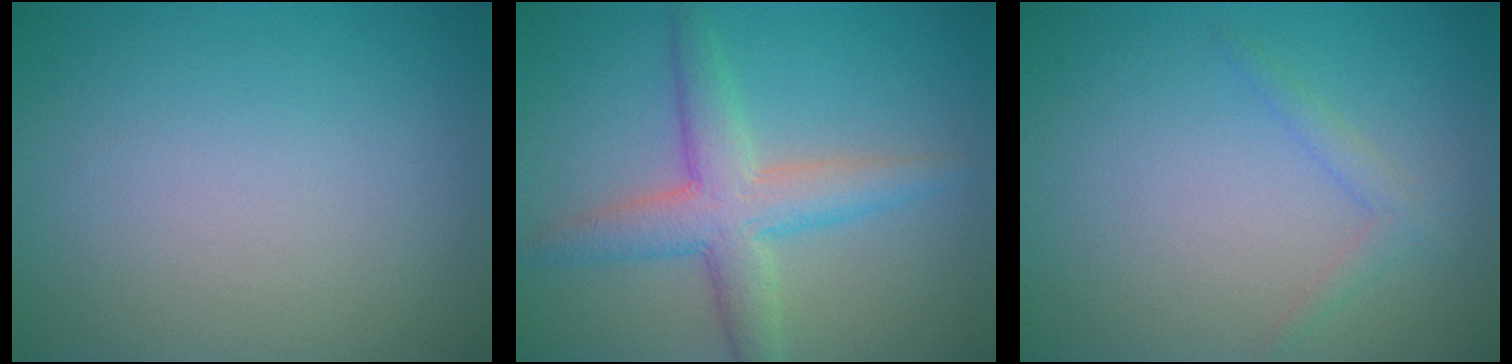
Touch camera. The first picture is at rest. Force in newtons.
{"total": 5.0, "press": 5.0, "slide": 0.1}
{"total": 1.3, "press": 1.3, "slide": 0.1}